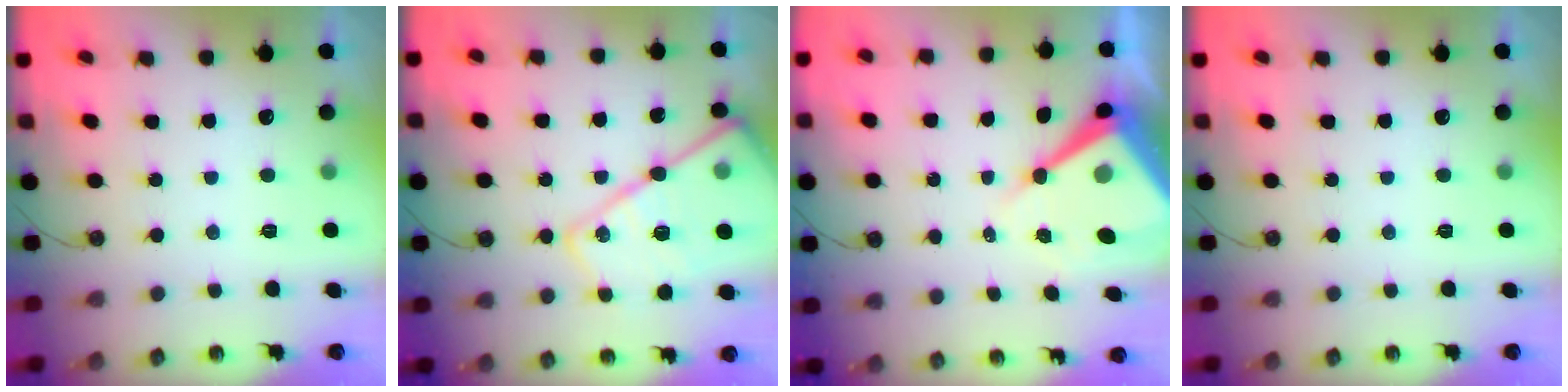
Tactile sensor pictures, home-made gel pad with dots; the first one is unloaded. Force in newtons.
{"total": 22.9, "press": 22.8, "slide": 2.0}
{"total": 13.4, "press": 13.4, "slide": 1.2}
{"total": 0.0}